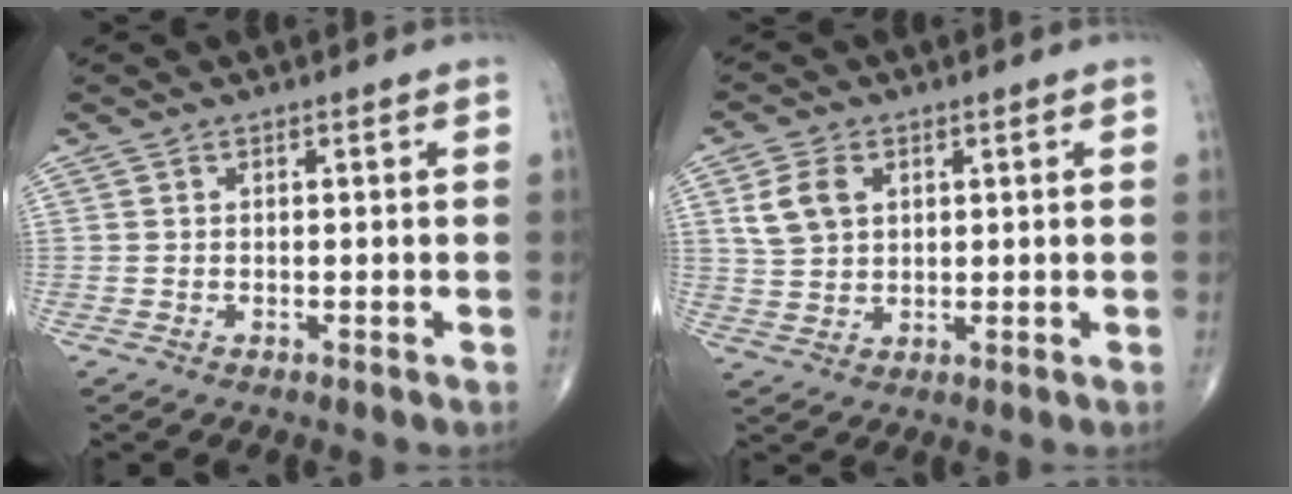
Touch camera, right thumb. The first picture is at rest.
{"total": 6.6, "force": [2.3, 4.7, 4.1], "torque": [-0.071, -0.003, 0.047]}